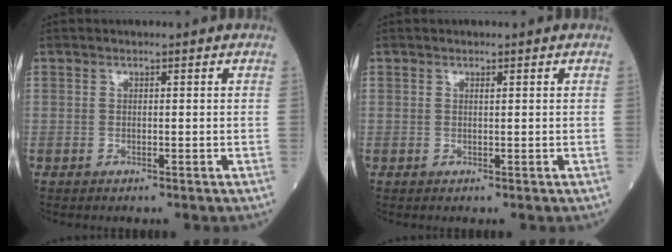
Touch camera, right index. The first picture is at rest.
{"total": 0.0}